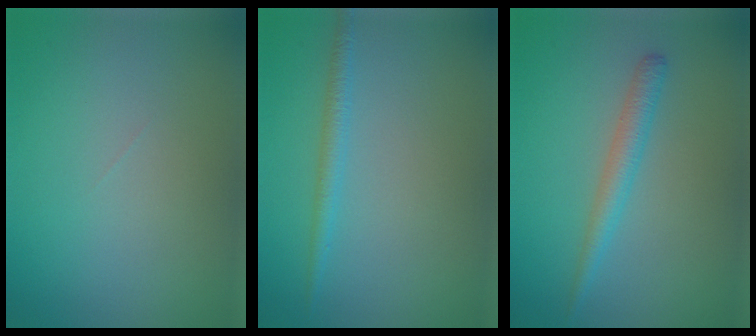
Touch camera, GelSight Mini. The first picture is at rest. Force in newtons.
{"total": 1.5, "press": 1.5, "slide": 0.1}
{"total": 2.2, "press": 2.2, "slide": 0.2}